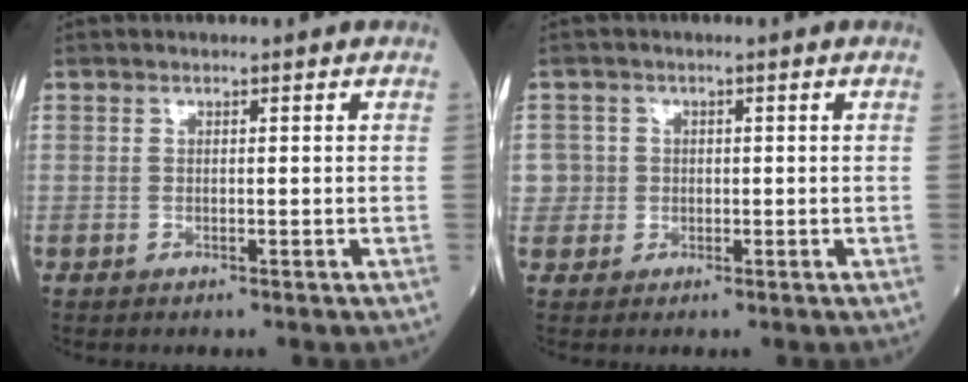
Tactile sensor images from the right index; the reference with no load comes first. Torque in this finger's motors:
{"motor_torque": [-0.09, -0.02, -0.03, 0.02]}